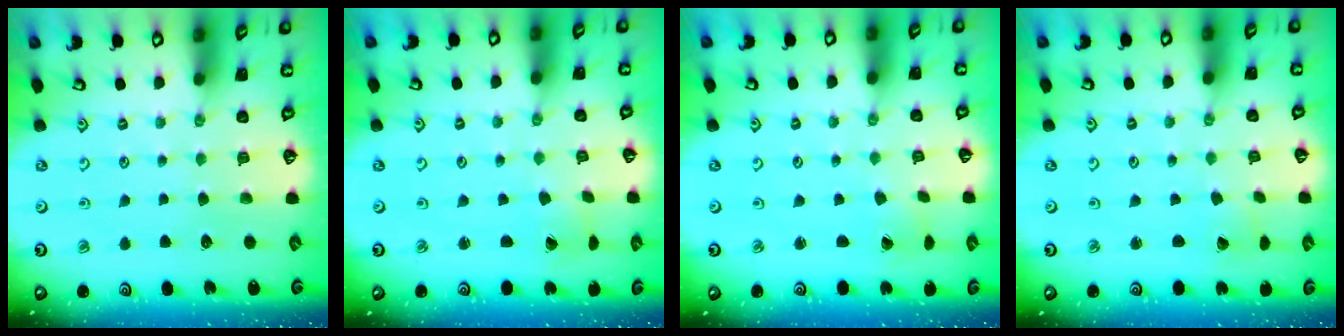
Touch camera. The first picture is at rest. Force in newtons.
{"total": 1.4, "press": 1.4, "slide": 0.3}
{"total": 0.0}
{"total": 1.5, "press": 1.5, "slide": 0.2}